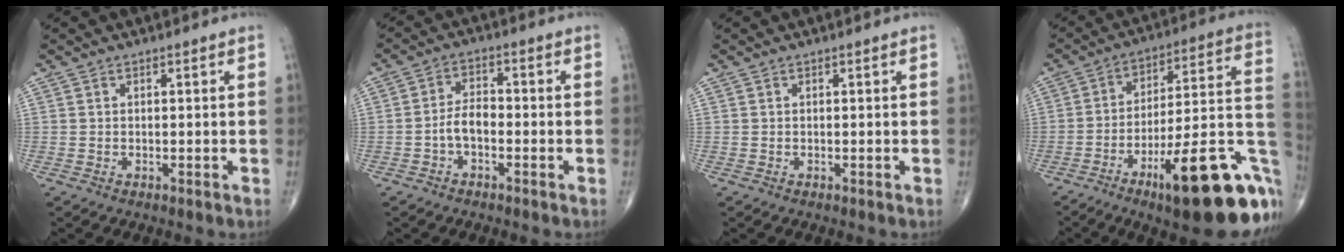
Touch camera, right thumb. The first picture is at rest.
{"total": 4.2, "force": [-1.6, 2.3, 3.2], "torque": [-0.051, 0.022, -0.034]}
{"total": 0.0}
{"total": 27.5, "force": [-11.2, 7.3, 24.0], "torque": [-0.268, 0.058, -0.155]}